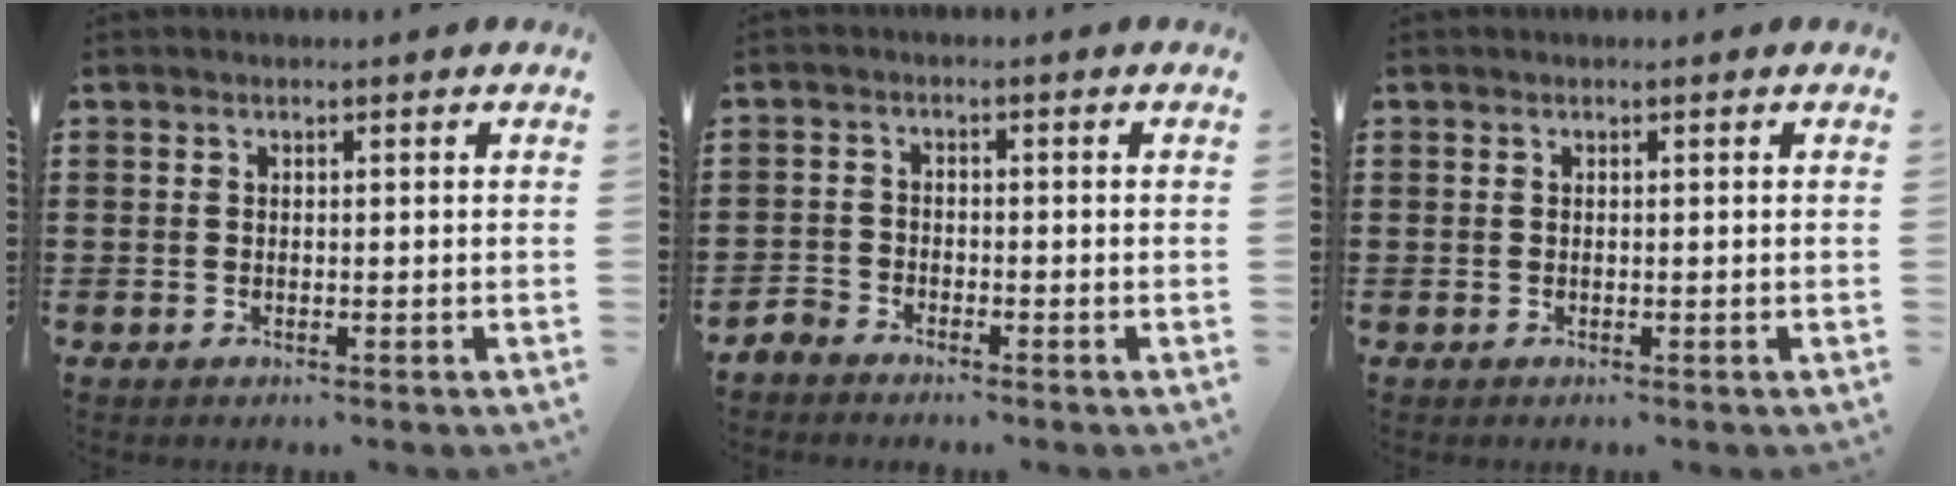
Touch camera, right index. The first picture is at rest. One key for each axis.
{"total": 2.3, "fx": -2.2, "fy": 0.6, "fz": 0.1, "tx": -0.016, "ty": -0.002, "tz": -0.051}
{"total": 0.0}